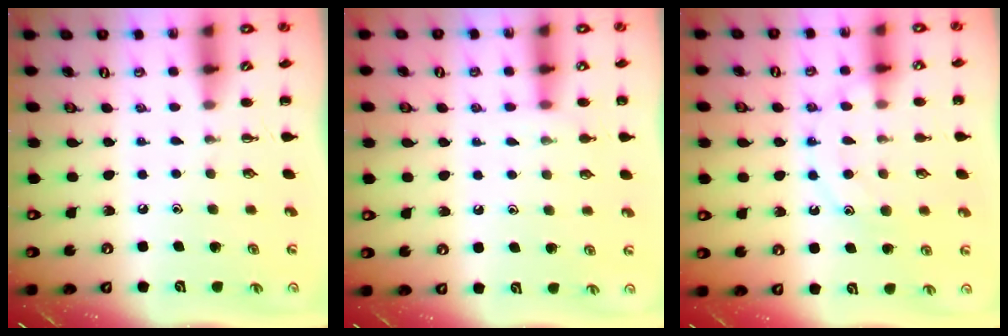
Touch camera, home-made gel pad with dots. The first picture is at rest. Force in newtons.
{"total": 5.2, "press": 5.0, "slide": 1.5}
{"total": 11.8, "press": 11.8, "slide": 0.7}